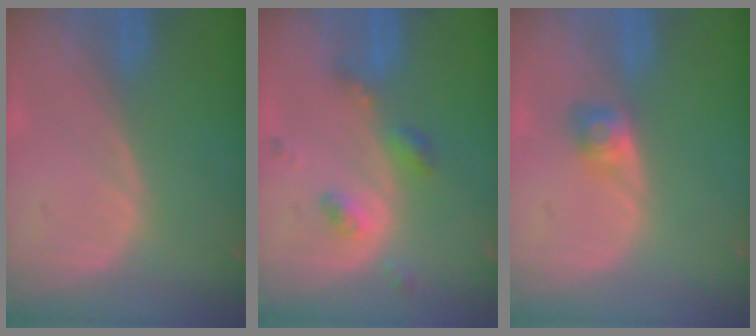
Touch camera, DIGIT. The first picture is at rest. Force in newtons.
{"total": 4.9, "press": 4.4, "slide": 2.2}
{"total": 2.6, "press": 2.4, "slide": 1.0}